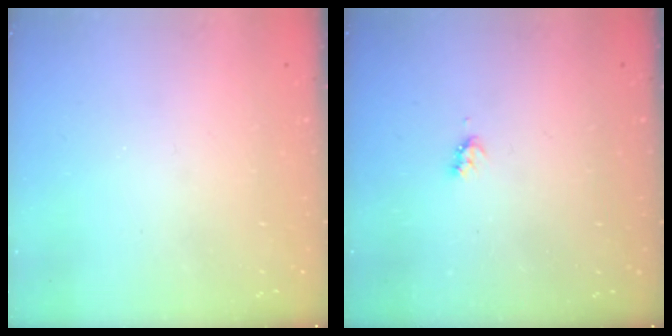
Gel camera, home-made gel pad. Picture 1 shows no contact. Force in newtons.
{"total": 2.8, "press": 2.8, "slide": 0.4}